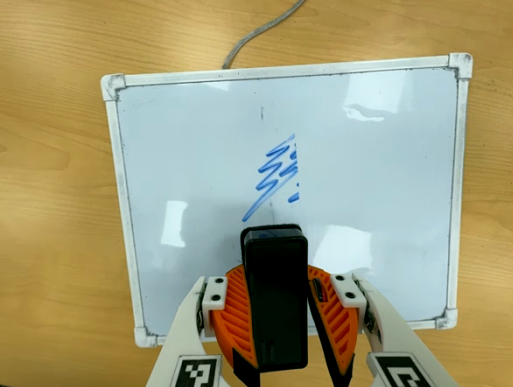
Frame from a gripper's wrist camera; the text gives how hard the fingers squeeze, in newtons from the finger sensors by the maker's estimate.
{"total": 8.6, "left": 9.4, "right": 7.7}